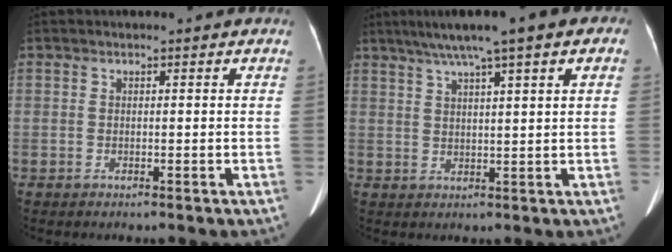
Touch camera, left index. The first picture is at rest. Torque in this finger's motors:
{"motor_torque": [1.02, -1.13, 0.21, 0.15]}